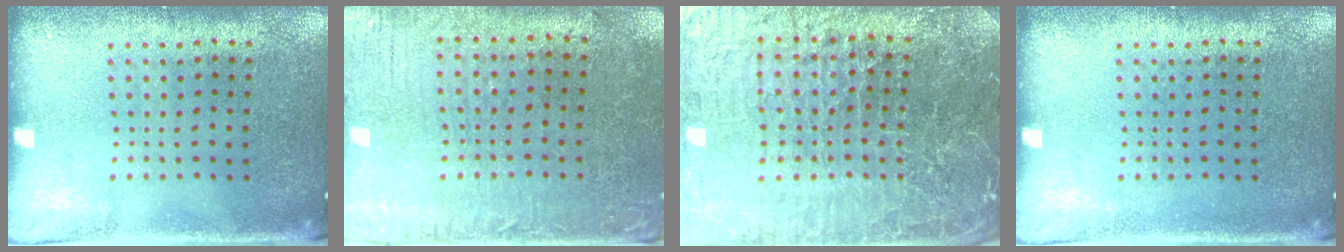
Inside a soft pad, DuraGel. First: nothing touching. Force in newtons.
{"total": 0.6, "press": 0.3, "slide": 0.5}
{"total": 5.9, "press": 5.4, "slide": 2.3}
{"total": 0.0}